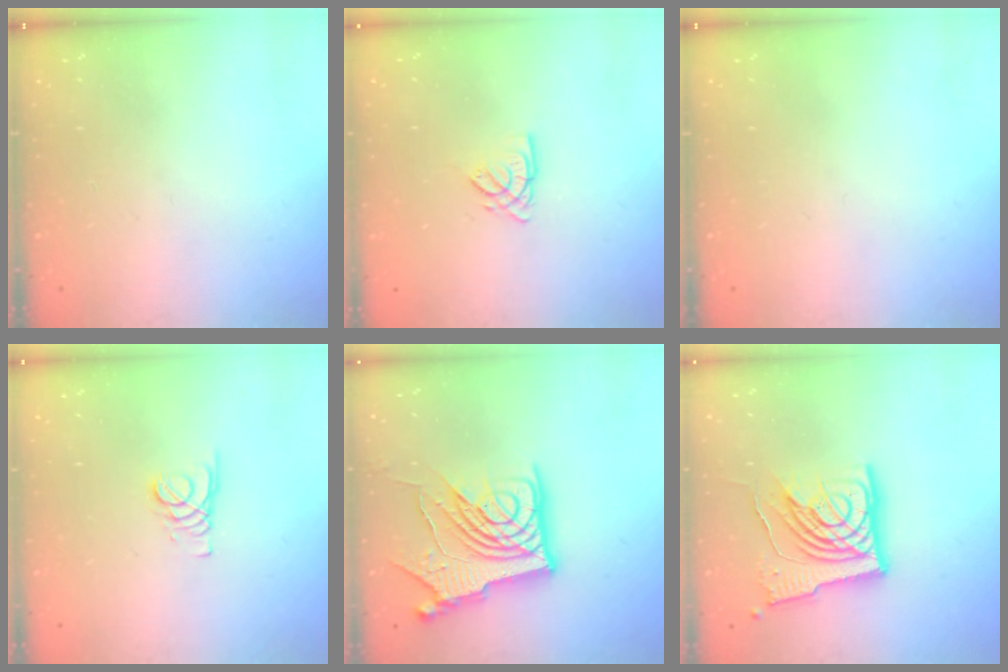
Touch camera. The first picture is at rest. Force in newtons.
{"total": 2.7, "press": 2.7, "slide": 0.3}
{"total": 0.0}
{"total": 1.8, "press": 1.8, "slide": 0.2}
{"total": 16.5, "press": 16.4, "slide": 1.7}
{"total": 15.6, "press": 15.5, "slide": 1.6}